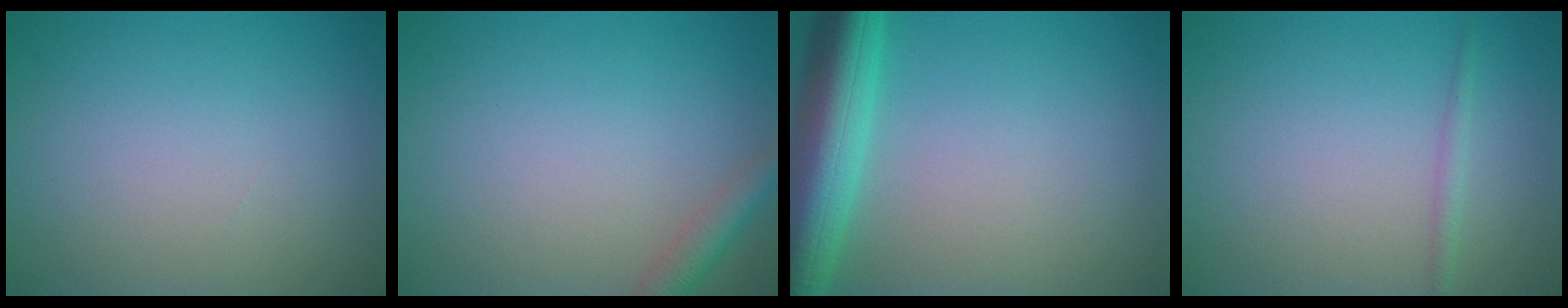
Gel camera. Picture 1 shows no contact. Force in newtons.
{"total": 2.4, "press": 2.4, "slide": 0.2}
{"total": 7.5, "press": 7.5, "slide": 0.4}
{"total": 1.1, "press": 1.1, "slide": 0.1}